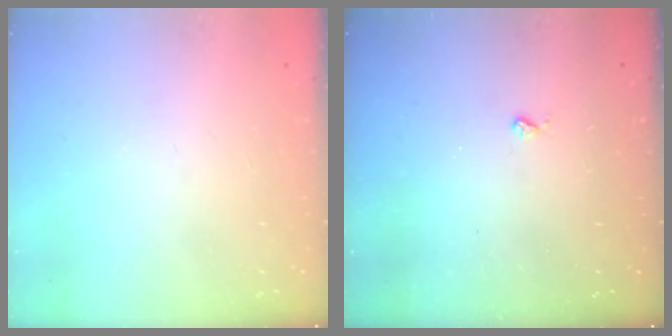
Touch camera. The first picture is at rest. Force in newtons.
{"total": 2.1, "press": 2.1, "slide": 0.5}